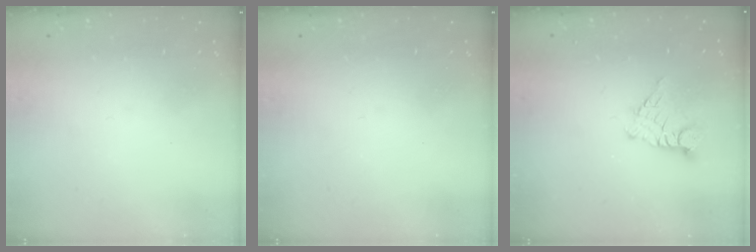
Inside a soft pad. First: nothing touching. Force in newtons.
{"total": 0.0}
{"total": 6.7, "press": 6.7, "slide": 0.6}